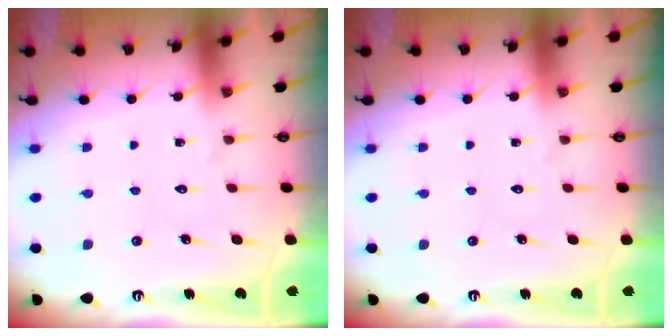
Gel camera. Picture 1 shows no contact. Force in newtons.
{"total": 0.0}